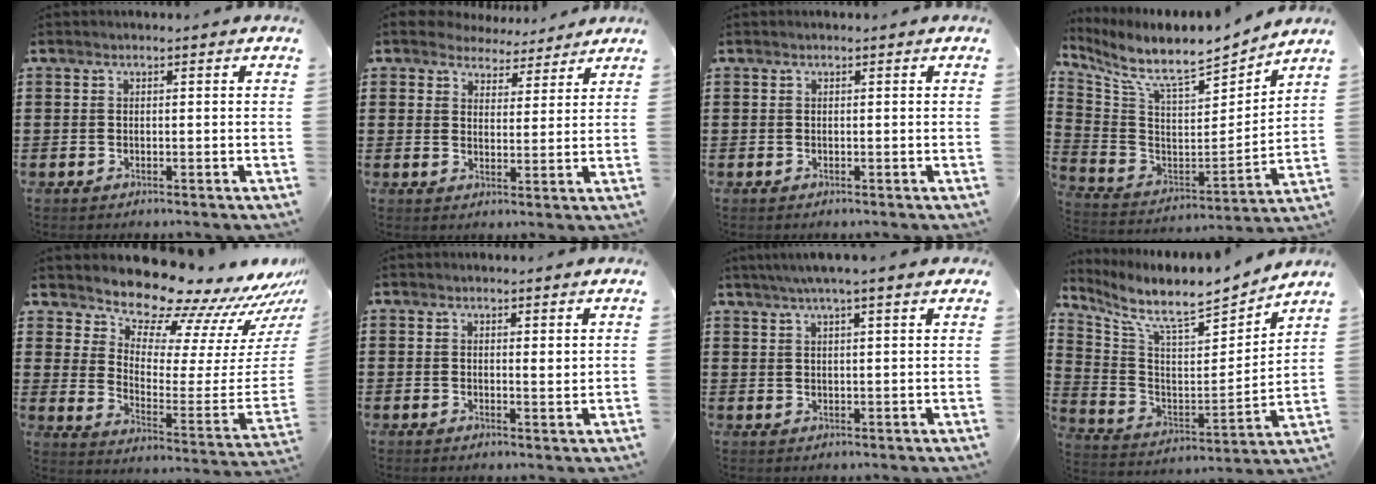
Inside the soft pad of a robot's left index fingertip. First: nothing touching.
{"total": 4.5, "force": [4.3, 1.4, 0.0], "torque": [-0.020, -0.012, 0.079]}
{"total": 0.0}
{"total": 8.5, "force": [7.7, 1.4, 3.5], "torque": [-0.107, -0.063, 0.128]}
{"total": 9.6, "force": [9.5, 1.2, 1.1], "torque": [-0.030, -0.118, 0.153]}
{"total": 1.3, "force": [0.9, 0.5, 0.8], "torque": [-0.002, -0.003, 0.012]}
{"total": 4.1, "force": [3.2, -0.1, 2.6], "torque": [-0.059, -0.001, 0.056]}
{"total": 8.2, "force": [7.4, 0.8, 3.3], "torque": [-0.094, -0.067, 0.119]}